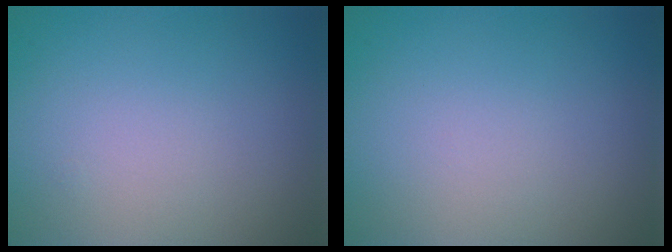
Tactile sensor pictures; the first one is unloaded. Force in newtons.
{"total": 0.0}